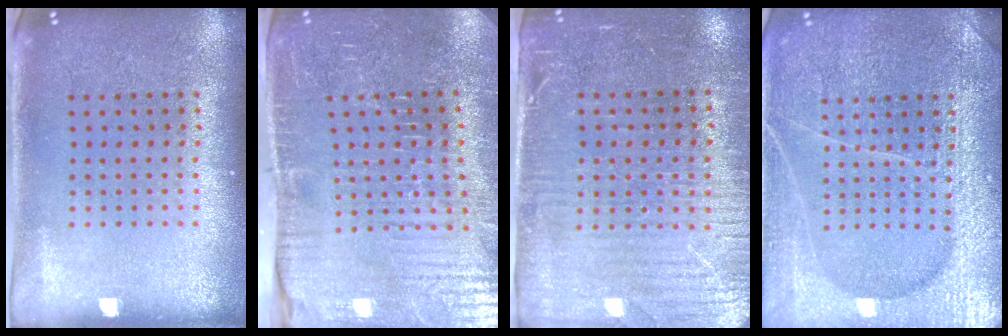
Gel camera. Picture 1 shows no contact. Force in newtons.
{"total": 4.6, "press": 4.6, "slide": 0.7}
{"total": 3.6, "press": 3.2, "slide": 1.7}
{"total": 6.6, "press": 6.5, "slide": 0.8}